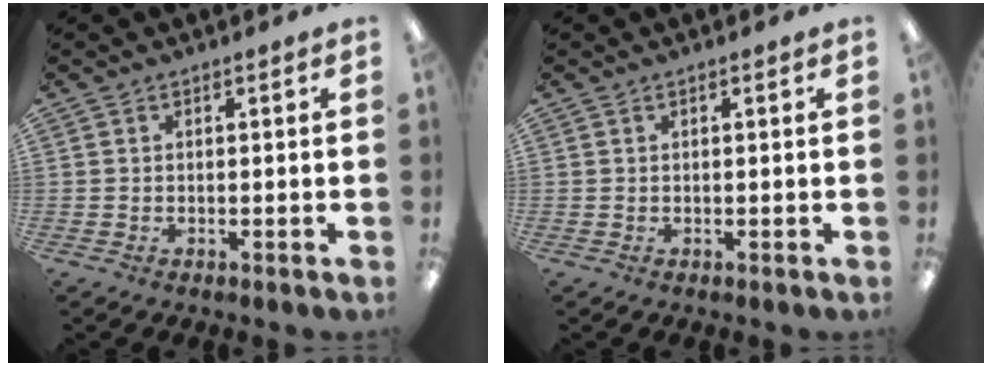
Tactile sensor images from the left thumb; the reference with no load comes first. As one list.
[{"total": 0.0}]